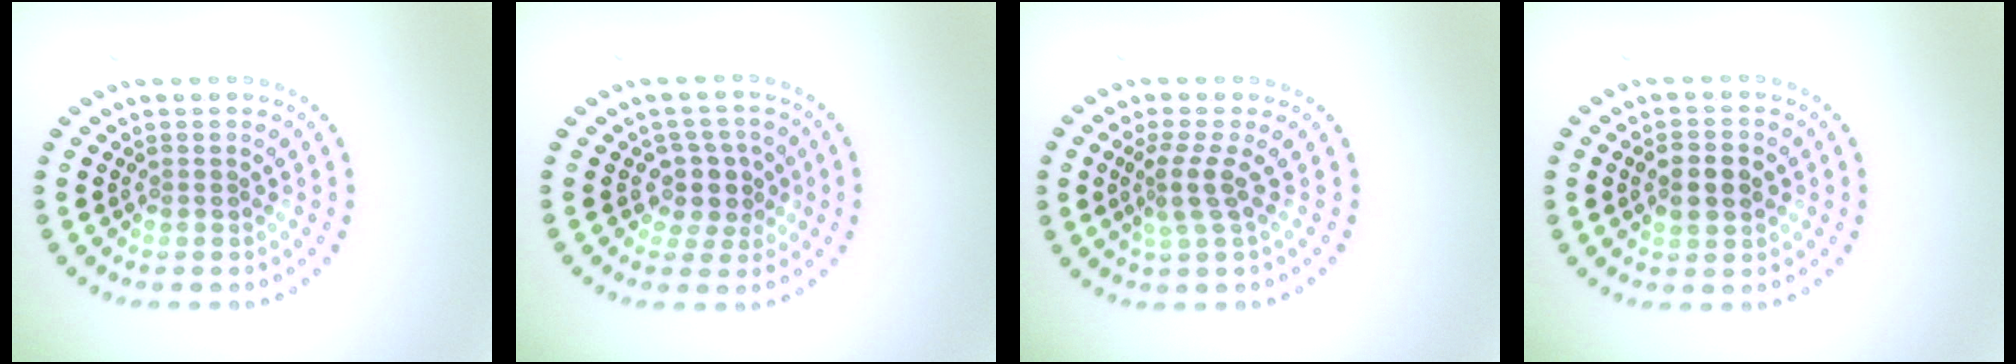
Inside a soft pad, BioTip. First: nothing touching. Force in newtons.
{"total": 2.8, "press": 2.3, "slide": 1.7}
{"total": 2.5, "press": 1.8, "slide": 1.7}
{"total": 3.2, "press": 3.2, "slide": 0.1}